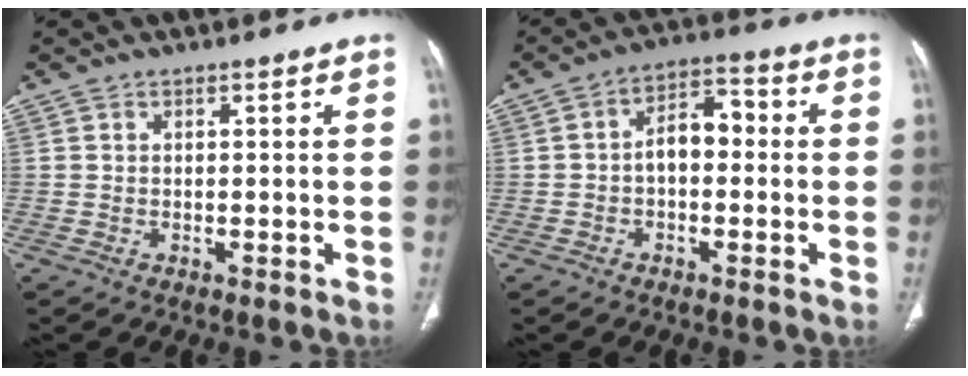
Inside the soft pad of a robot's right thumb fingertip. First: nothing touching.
{"total": 6.9, "force": [-0.6, 4.3, 5.4], "torque": [-0.069, 0.031, -0.020]}